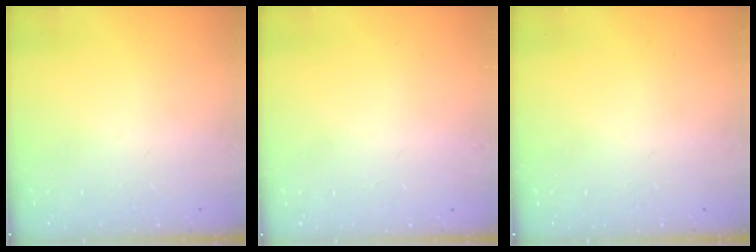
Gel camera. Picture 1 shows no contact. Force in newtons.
{"total": 1.1, "press": 0.9, "slide": 0.6}
{"total": 0.0}